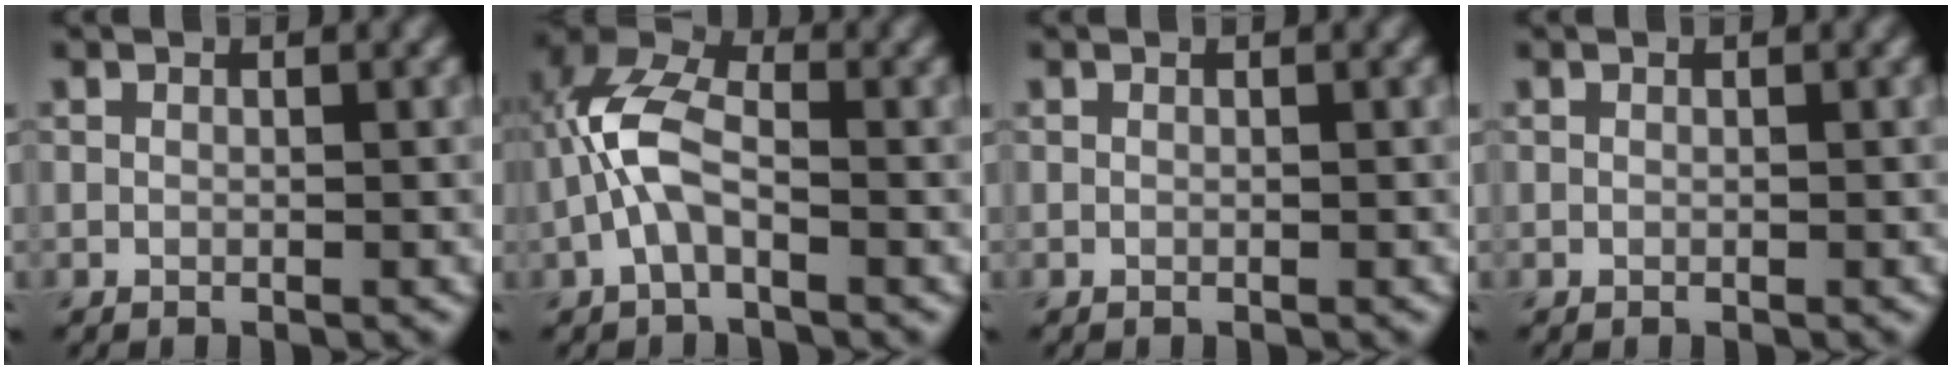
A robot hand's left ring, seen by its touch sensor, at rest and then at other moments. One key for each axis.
{"total": 5.2, "fx": -1.3, "fy": 2.5, "fz": 4.4, "tx": -0.105, "ty": 0.018, "tz": -0.034}
{"total": 0.0}
{"total": 0.0}